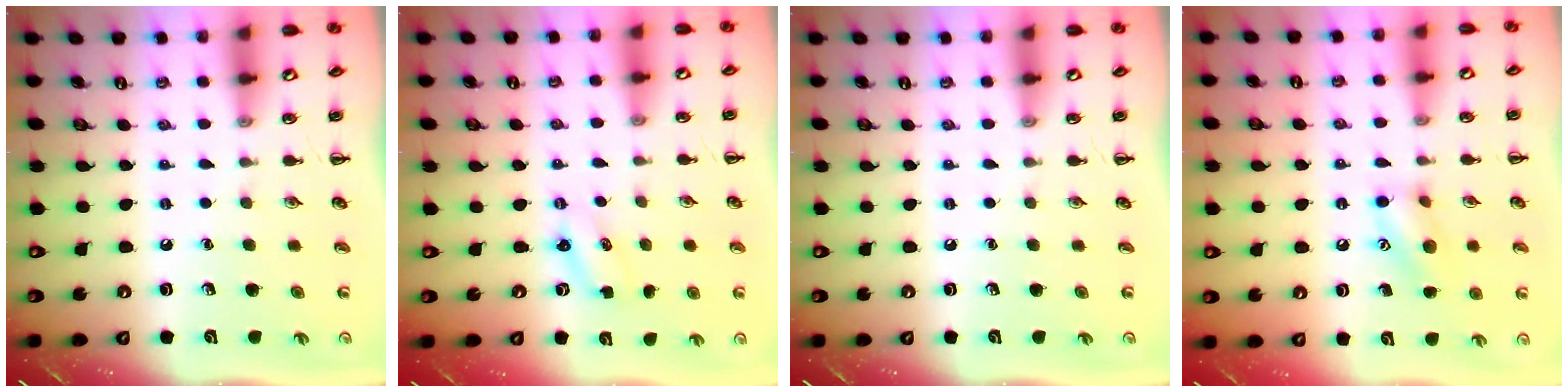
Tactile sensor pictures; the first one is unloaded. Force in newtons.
{"total": 2.4, "press": 2.4, "slide": 0.6}
{"total": 0.0}
{"total": 10.4, "press": 10.3, "slide": 0.9}